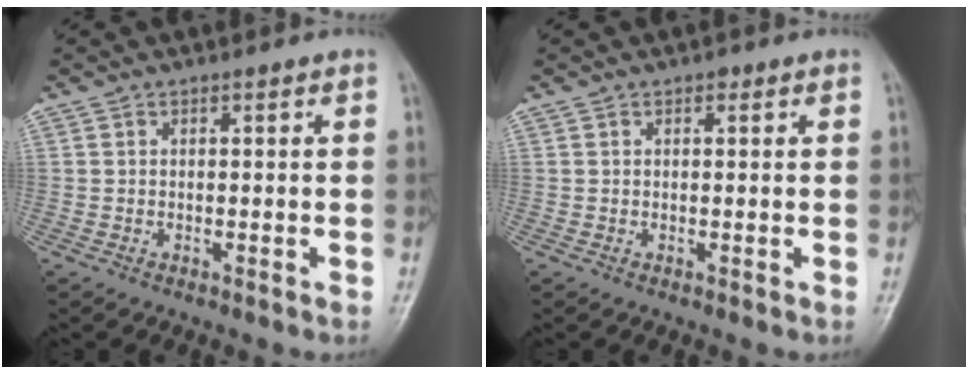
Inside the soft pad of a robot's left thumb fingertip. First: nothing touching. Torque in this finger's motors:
{"motor_torque": [0.14, -0.19, -0.20, -0.13, 0.03]}